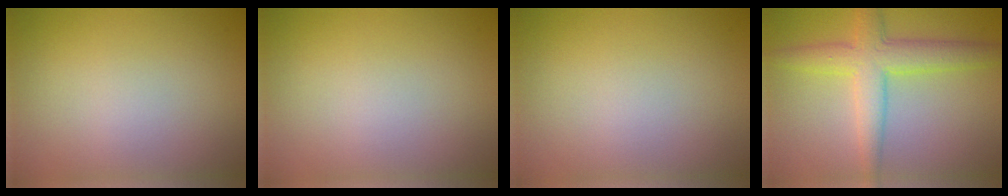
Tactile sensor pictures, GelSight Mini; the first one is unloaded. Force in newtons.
{"total": 0.0}
{"total": 0.0}
{"total": 5.3, "press": 5.3, "slide": 0.1}